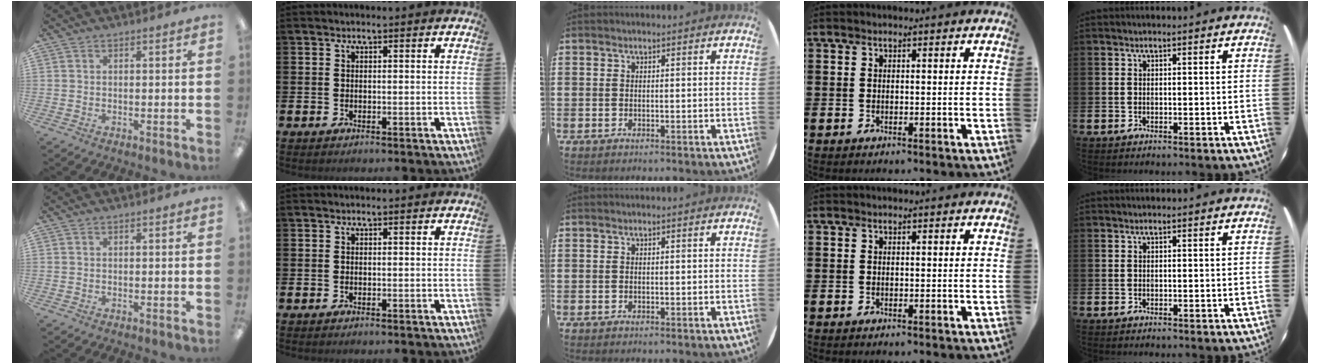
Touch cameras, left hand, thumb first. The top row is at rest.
{}